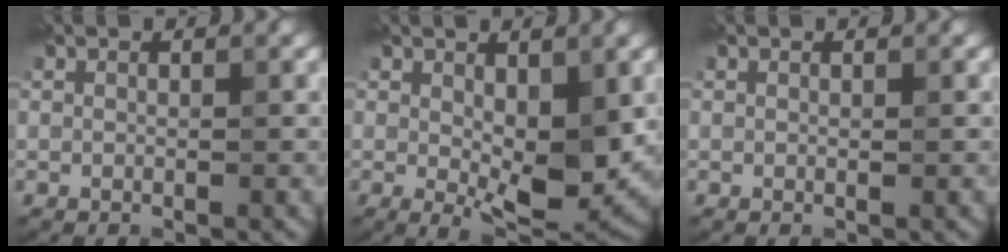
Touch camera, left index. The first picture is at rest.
{"total": 6.1, "force": [0.4, 2.7, 5.4], "torque": [-0.095, -0.016, 0.015]}
{"total": 0.0}